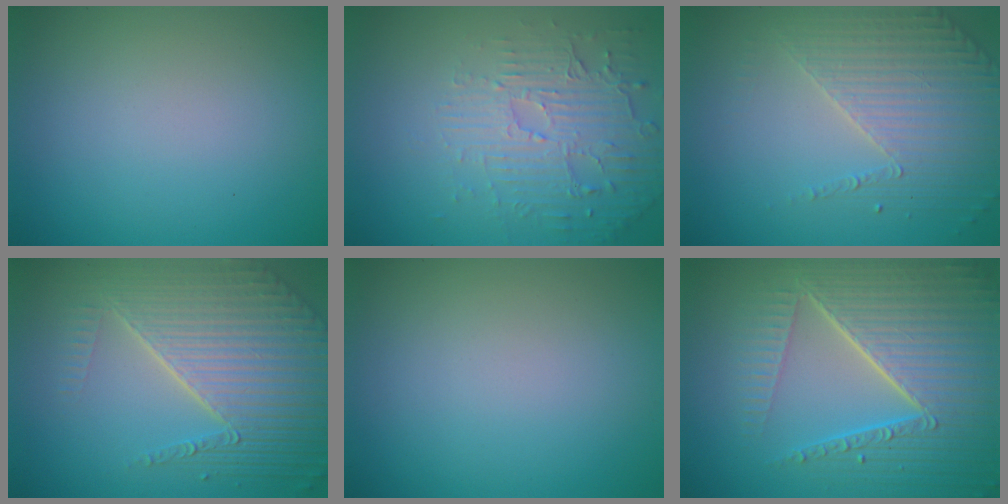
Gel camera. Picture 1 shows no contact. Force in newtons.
{"total": 4.8, "press": 3.3, "slide": 3.4}
{"total": 4.1, "press": 3.3, "slide": 2.4}
{"total": 8.6, "press": 5.7, "slide": 6.5}
{"total": 0.0}
{"total": 8.8, "press": 6.1, "slide": 6.4}